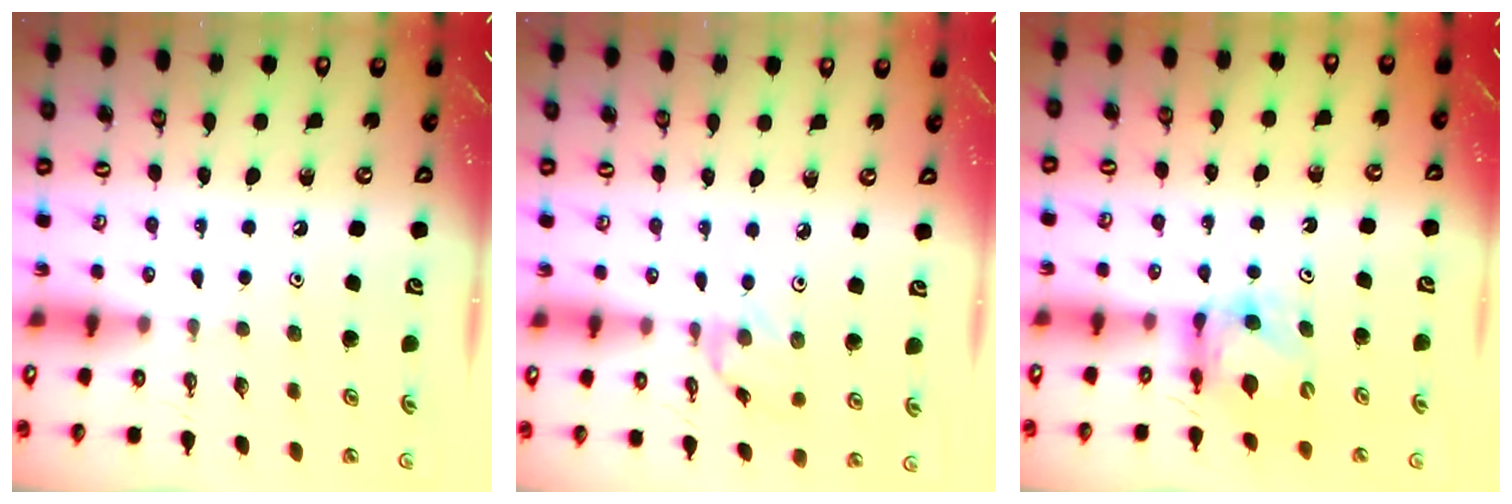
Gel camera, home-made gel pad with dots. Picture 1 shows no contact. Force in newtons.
{"total": 0.9, "press": 0.8, "slide": 0.3}
{"total": 5.9, "press": 5.9, "slide": 0.7}